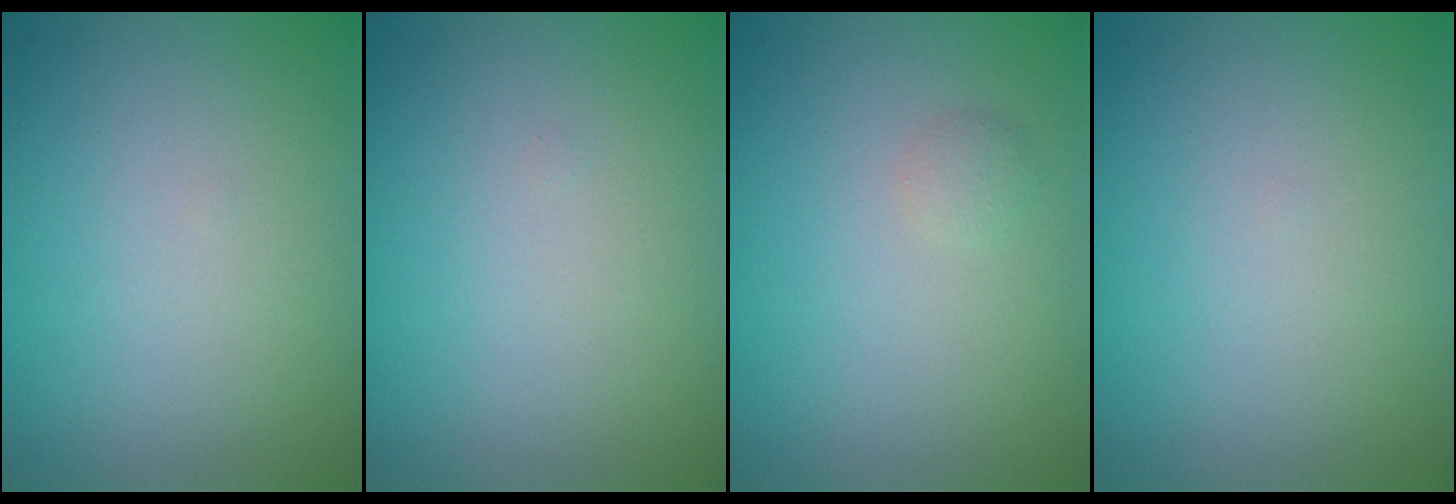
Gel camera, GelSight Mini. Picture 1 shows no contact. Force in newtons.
{"total": 0.0}
{"total": 0.8, "press": 0.8, "slide": 0.1}
{"total": 0.0}